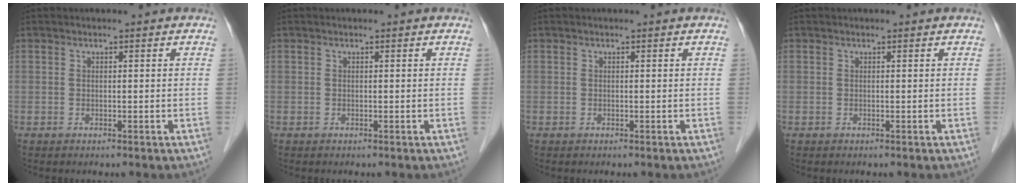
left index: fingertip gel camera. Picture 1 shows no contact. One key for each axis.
{"total": 0.0}
{"total": 0.0}
{"total": 0.0}